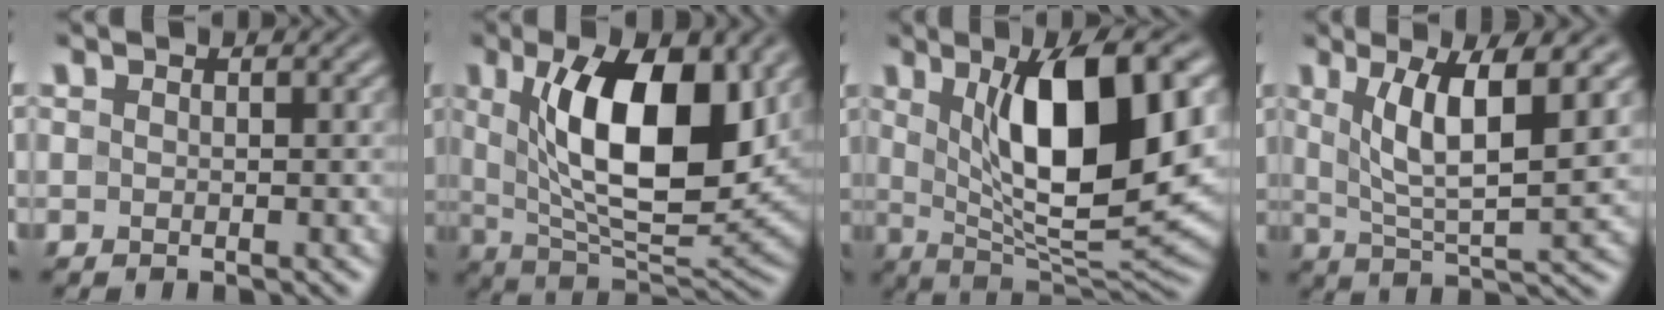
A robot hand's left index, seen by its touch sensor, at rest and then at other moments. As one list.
[{"total": 11.9, "force": [3.1, 4.9, 10.4], "torque": [-0.165, -0.008, 0.051]}, {"total": 12.0, "force": [2.8, 4.2, 10.9], "torque": [-0.167, -0.005, 0.051]}, {"total": 7.6, "force": [2.7, 2.0, 6.9], "torque": [-0.123, -0.006, 0.048]}]